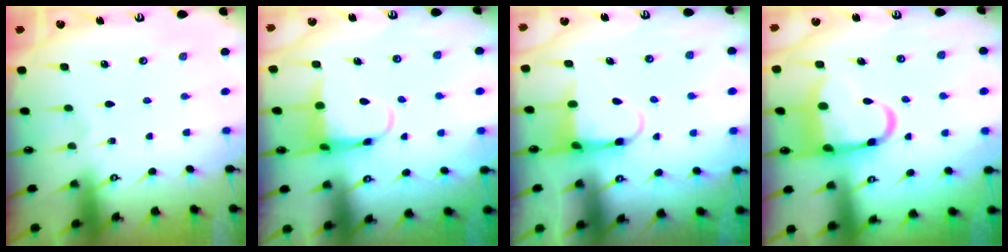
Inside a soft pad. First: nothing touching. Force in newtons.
{"total": 6.1, "press": 6.0, "slide": 1.2}
{"total": 3.9, "press": 3.9, "slide": 0.4}
{"total": 11.0, "press": 10.8, "slide": 1.8}